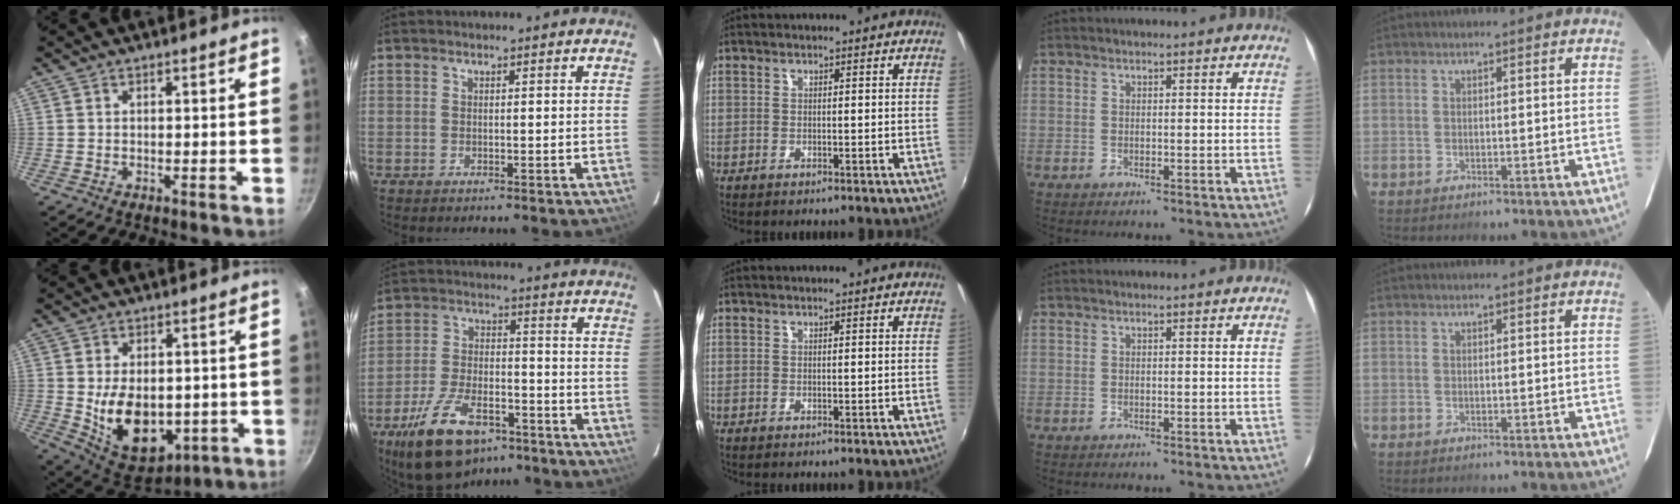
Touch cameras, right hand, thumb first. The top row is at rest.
{"thumb": {"total": 15.2, "force": [-1.5, 10.1, 11.2], "torque": [-0.147, -0.018, 0.001]}, "index": {"total": 16.7, "force": [-10.8, 7.8, 10.0], "torque": [-0.206, -0.012, -0.182]}}